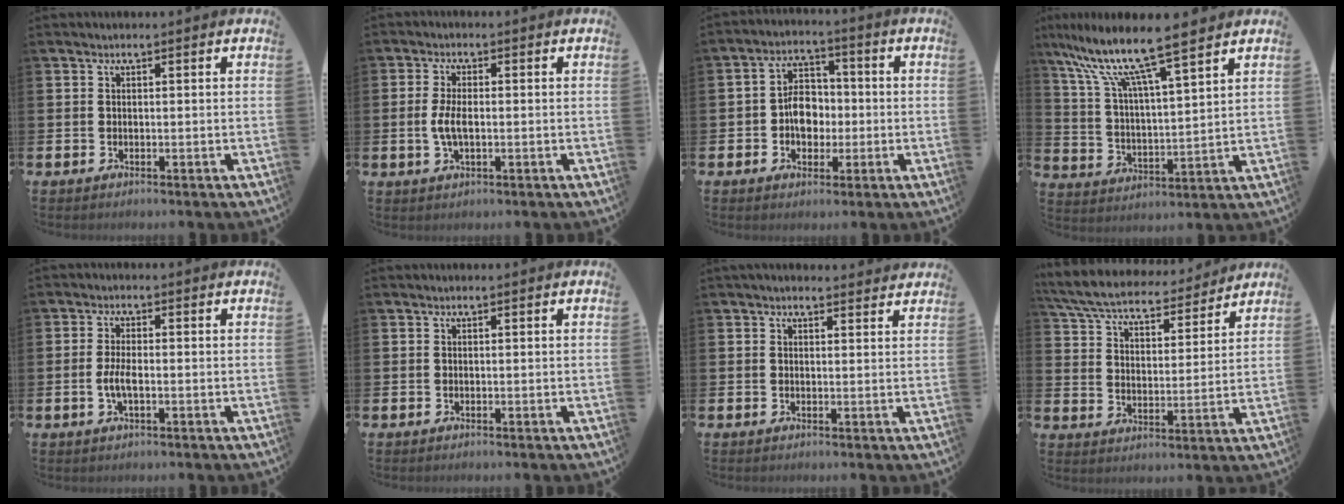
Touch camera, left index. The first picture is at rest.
{"total": 3.6, "force": [-0.3, 1.5, 3.3], "torque": [-0.060, 0.000, -0.011]}
{"total": 5.6, "force": [-0.6, 4.2, 3.6], "torque": [-0.060, 0.009, -0.018]}
{"total": 11.4, "force": [9.6, 1.1, 6.1], "torque": [-0.155, -0.052, 0.163]}
{"total": 2.9, "force": [-0.6, 1.0, 2.7], "torque": [-0.040, -0.001, -0.014]}
{"total": 0.0}
{"total": 1.6, "force": [1.6, 0.3, 0.2], "torque": [0.006, -0.008, 0.026]}
{"total": 6.9, "force": [6.5, 1.5, 1.7], "torque": [-0.066, -0.044, 0.112]}